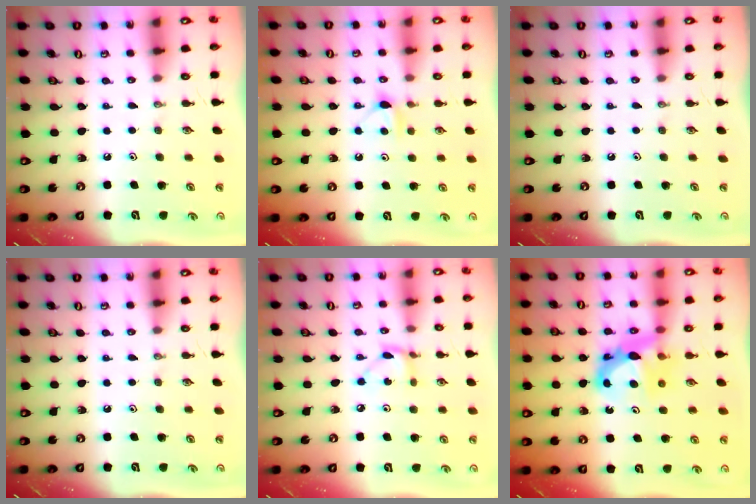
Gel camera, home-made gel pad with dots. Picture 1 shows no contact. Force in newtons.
{"total": 6.1, "press": 6.1, "slide": 0.6}
{"total": 0.0}
{"total": 0.0}
{"total": 4.4, "press": 4.4, "slide": 0.1}
{"total": 8.5, "press": 8.5, "slide": 0.5}